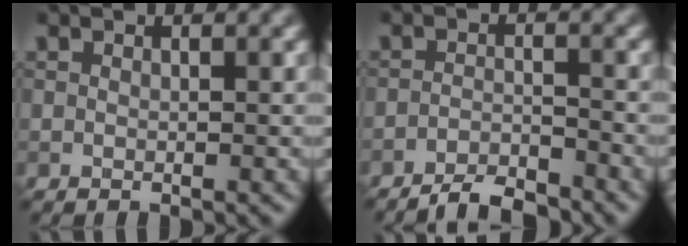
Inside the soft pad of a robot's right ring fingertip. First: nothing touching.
{"total": 3.6, "force": [-3.3, 0.4, 1.3], "torque": [-0.023, 0.005, -0.061]}